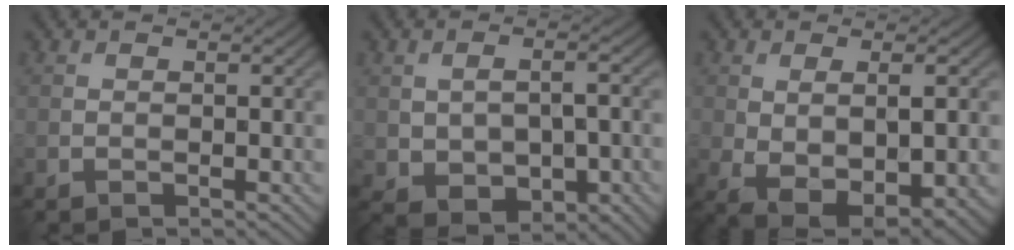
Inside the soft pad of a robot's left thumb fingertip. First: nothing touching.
{"total": 7.3, "force": [-1.4, 4.6, 5.5], "torque": [-0.105, -0.017, -0.011]}
{"total": 8.0, "force": [-1.1, 3.7, 7.0], "torque": [-0.136, -0.024, 0.002]}